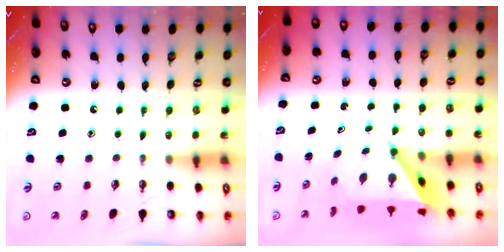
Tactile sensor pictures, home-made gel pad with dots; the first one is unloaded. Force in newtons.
{"total": 6.6, "press": 6.5, "slide": 0.6}